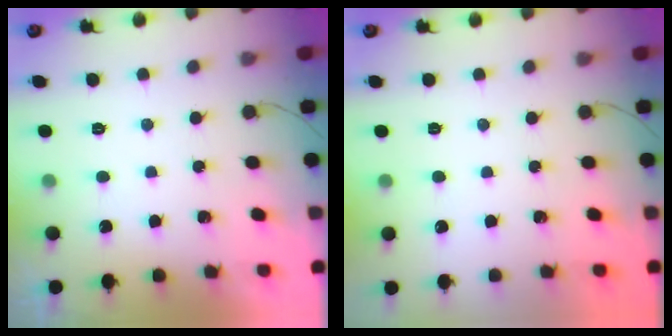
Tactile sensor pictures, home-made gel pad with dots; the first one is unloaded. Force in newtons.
{"total": 0.0}